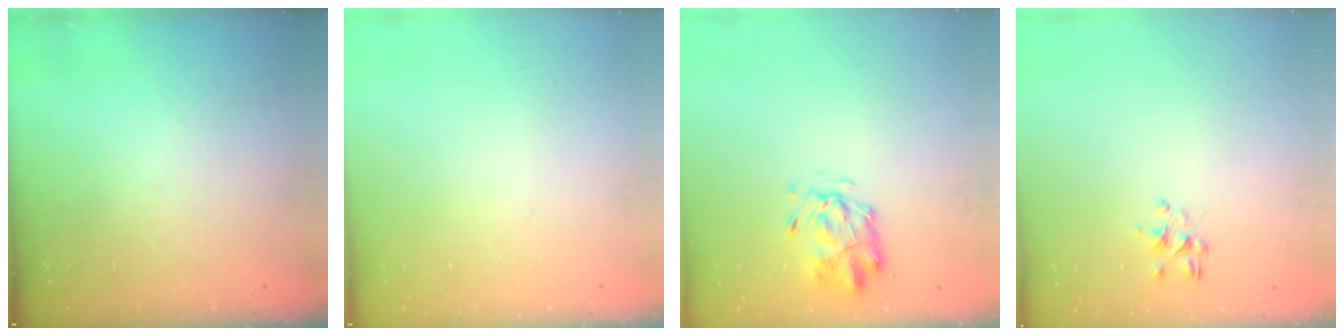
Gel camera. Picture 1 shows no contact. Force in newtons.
{"total": 0.0}
{"total": 2.4, "press": 2.3, "slide": 0.5}
{"total": 2.4, "press": 2.2, "slide": 1.0}